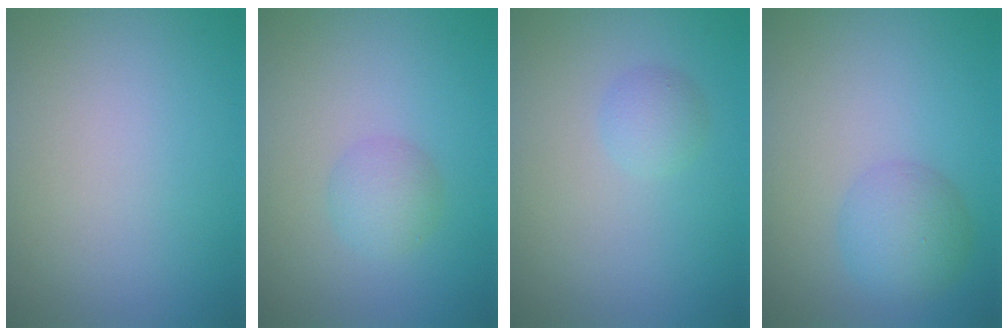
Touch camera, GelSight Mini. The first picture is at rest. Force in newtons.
{"total": 2.1, "press": 2.1, "slide": 0.0}
{"total": 1.5, "press": 1.5, "slide": 0.0}
{"total": 3.4, "press": 3.4, "slide": 0.0}